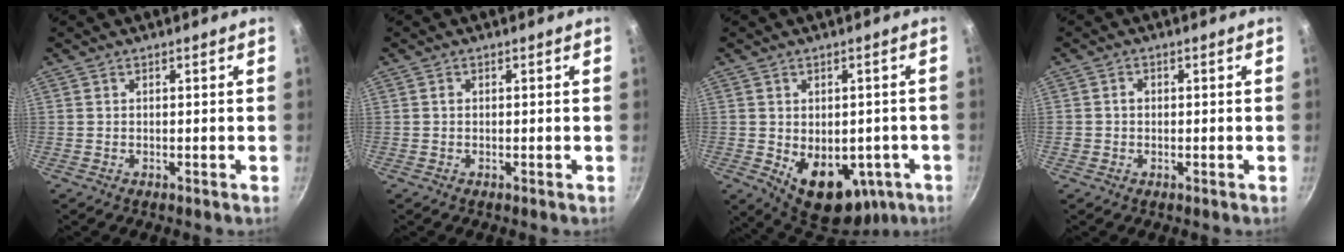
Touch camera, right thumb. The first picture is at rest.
{"total": 0.6, "force": [0.0, 0.5, 0.2], "torque": [-0.002, 0.003, -0.001]}
{"total": 14.6, "force": [-4.2, 9.6, 10.1], "torque": [-0.098, -0.005, -0.033]}
{"total": 1.6, "force": [-0.1, 1.4, 0.7], "torque": [-0.005, 0.007, -0.002]}